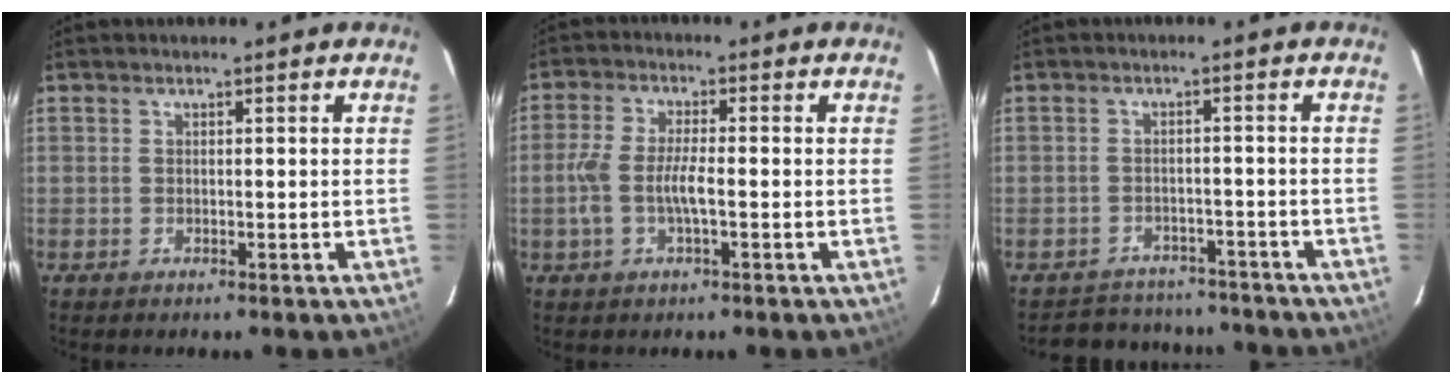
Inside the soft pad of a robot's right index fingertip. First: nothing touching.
{"total": 6.2, "force": [-1.5, 1.4, 5.8], "torque": [-0.124, 0.002, -0.029]}
{"total": 12.0, "force": [-10.5, 5.0, 2.8], "torque": [-0.069, 0.017, -0.130]}